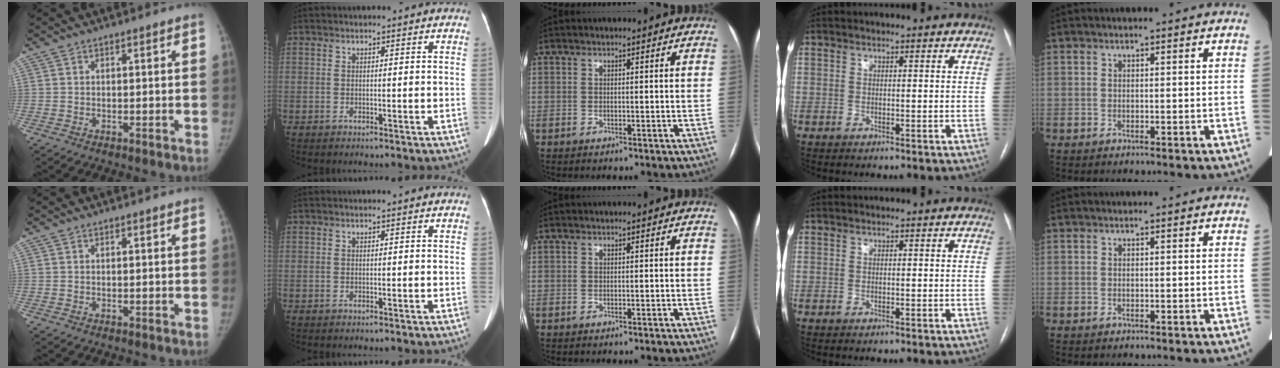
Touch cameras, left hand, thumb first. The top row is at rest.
{}